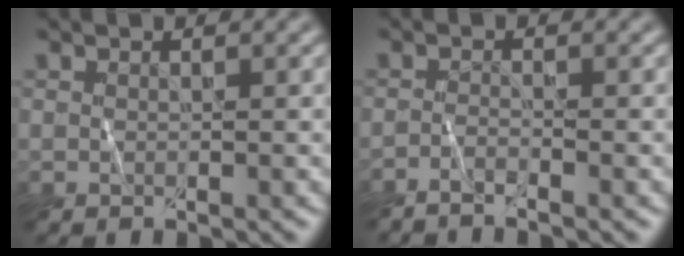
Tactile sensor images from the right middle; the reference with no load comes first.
{"total": 1.9, "force": [-1.6, 0.0, 0.9], "torque": [-0.025, 0.004, -0.036]}